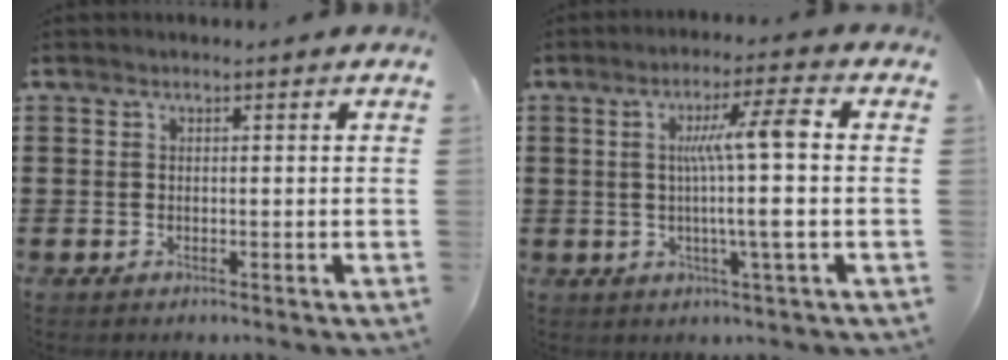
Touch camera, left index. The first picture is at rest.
{"total": 8.7, "force": [0.4, 0.0, 8.7], "torque": [-0.153, 0.000, -0.004]}